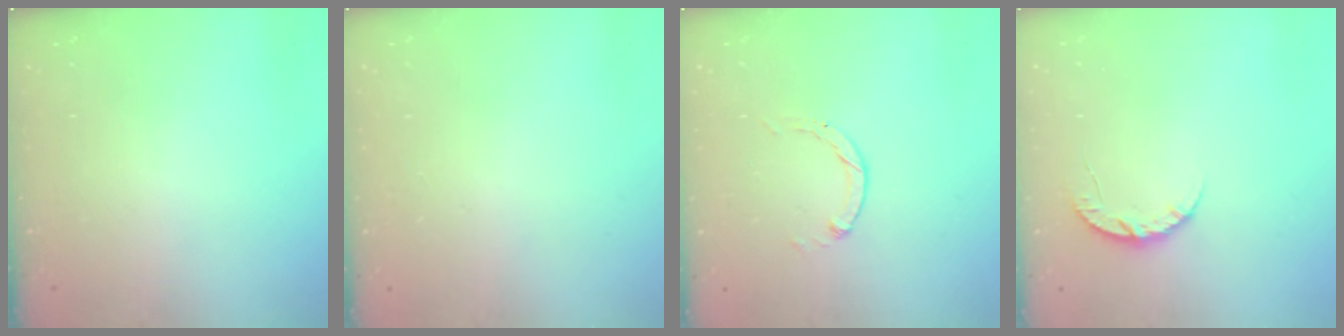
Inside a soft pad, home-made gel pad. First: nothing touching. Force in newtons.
{"total": 2.5, "press": 2.5, "slide": 0.2}
{"total": 0.7, "press": 0.6, "slide": 0.2}
{"total": 6.1, "press": 6.1, "slide": 0.7}